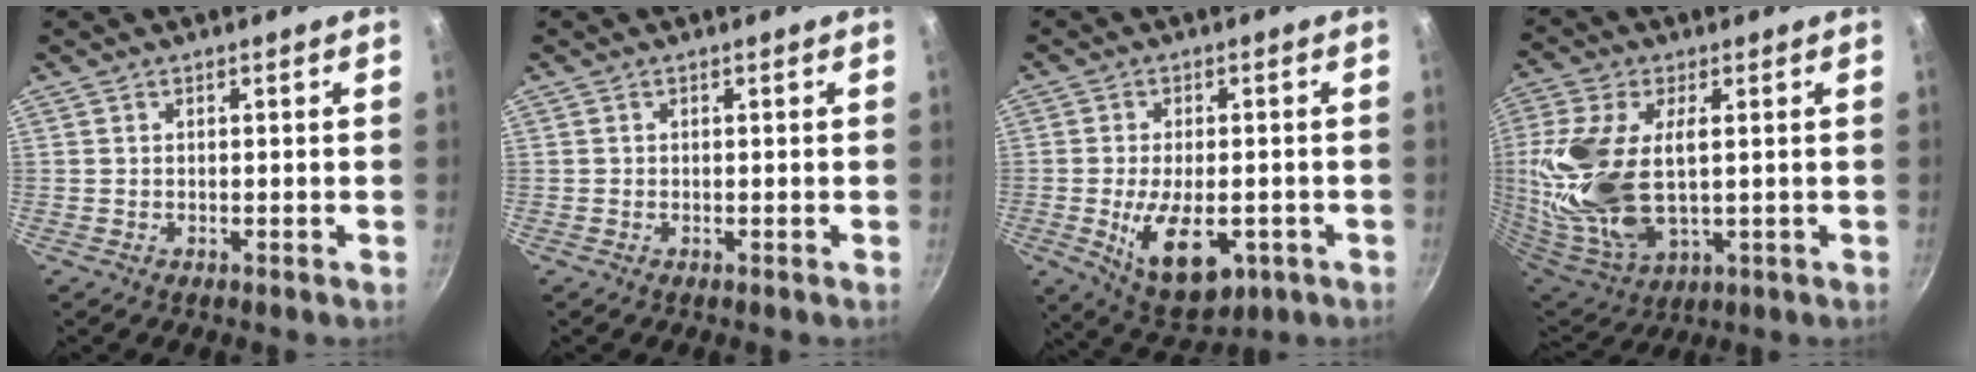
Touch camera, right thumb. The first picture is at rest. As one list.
[{"total": 0.0}, {"total": 12.4, "force": [-3.6, 6.5, 9.9], "torque": [-0.154, -0.003, -0.042]}, {"total": 19.8, "force": [0.8, 10.4, 16.9], "torque": [-0.378, -0.015, 0.028]}]